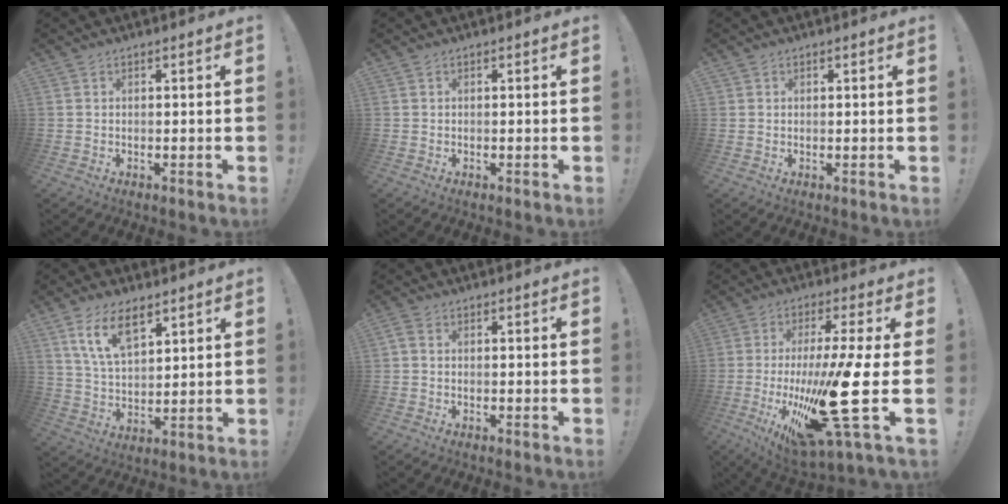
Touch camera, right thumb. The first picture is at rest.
{"total": 0.0}
{"total": 0.7, "force": [0.4, 0.6, 0.0], "torque": [0.001, 0.000, 0.007]}
{"total": 11.5, "force": [7.2, 5.6, 6.9], "torque": [-0.142, -0.020, 0.135]}
{"total": 1.1, "force": [-0.2, 0.8, 0.8], "torque": [-0.017, 0.004, -0.004]}
{"total": 26.0, "force": [-6.3, 6.7, 24.3], "torque": [-0.376, -0.006, -0.091]}